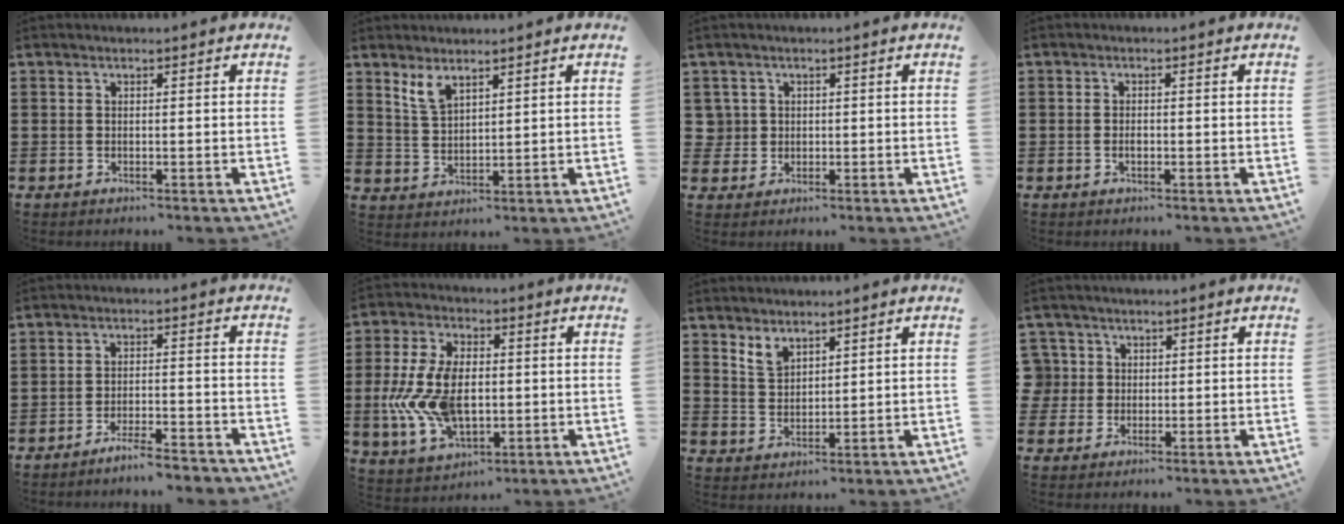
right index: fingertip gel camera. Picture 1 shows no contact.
{"total": 3.9, "force": [2.7, 1.5, 2.4], "torque": [-0.054, 0.003, 0.050]}
{"total": 2.4, "force": [0.3, 2.4, 0.4], "torque": [-0.029, 0.003, 0.002]}
{"total": 1.2, "force": [-0.2, 0.5, 1.1], "torque": [-0.024, -0.003, -0.003]}
{"total": 4.0, "force": [-3.8, 0.0, 1.3], "torque": [-0.023, 0.002, -0.074]}
{"total": 11.8, "force": [-1.0, 6.9, 9.5], "torque": [-0.223, -0.002, -0.017]}
{"total": 3.3, "force": [2.6, 1.6, 1.0], "torque": [-0.028, 0.000, 0.051]}
{"total": 3.6, "force": [0.6, 3.5, 0.3], "torque": [-0.024, 0.012, 0.009]}